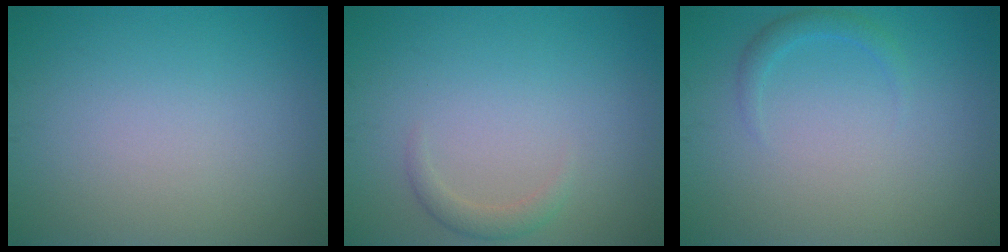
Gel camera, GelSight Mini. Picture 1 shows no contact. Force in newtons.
{"total": 1.4, "press": 1.4, "slide": 0.1}
{"total": 1.3, "press": 1.3, "slide": 0.1}